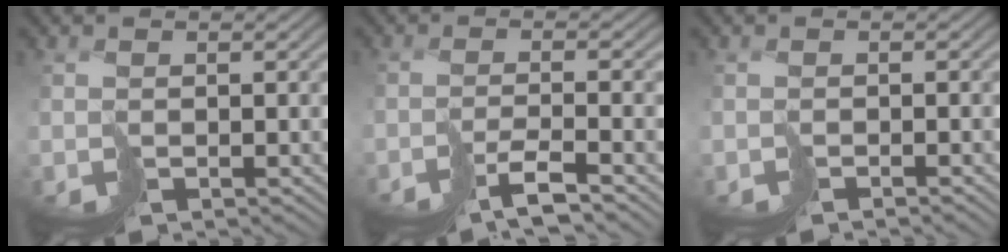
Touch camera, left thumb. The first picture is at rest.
{"total": 4.2, "force": [-3.0, -0.1, 2.9], "torque": [-0.036, 0.004, -0.056]}
{"total": 1.1, "force": [-1.1, -0.2, 0.0], "torque": [0.006, 0.001, -0.019]}